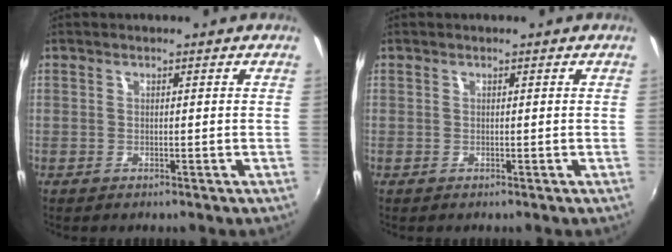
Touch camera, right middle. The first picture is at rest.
{"total": 0.0}